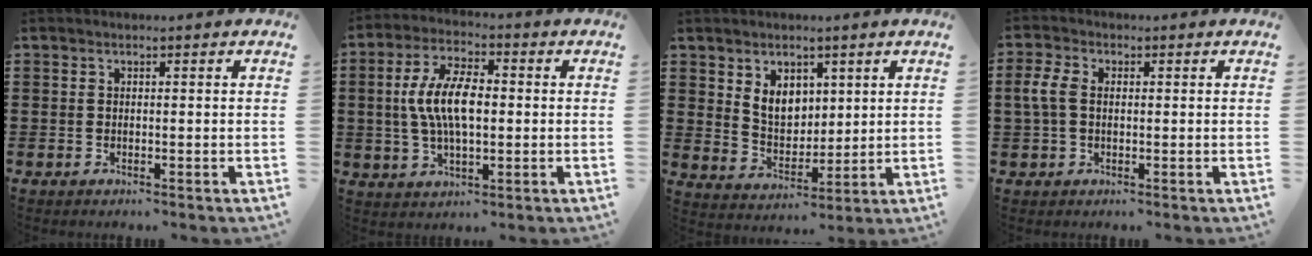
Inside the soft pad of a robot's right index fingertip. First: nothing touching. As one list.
[{"total": 8.9, "force": [0.3, 3.7, 8.1], "torque": [-0.176, 0.001, 0.000]}, {"total": 5.8, "force": [2.6, 4.1, 3.0], "torque": [-0.066, 0.009, 0.048]}, {"total": 4.0, "force": [0.2, 2.6, 3.0], "torque": [-0.083, 0.002, -0.004]}]